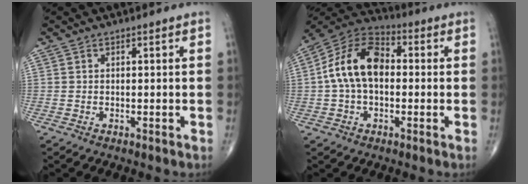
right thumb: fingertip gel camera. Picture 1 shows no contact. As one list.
[{"total": 13.7, "force": [0.4, 8.6, 10.6], "torque": [-0.187, 0.034, -0.007]}]